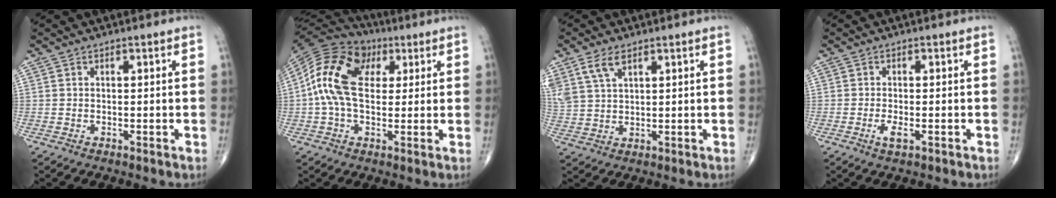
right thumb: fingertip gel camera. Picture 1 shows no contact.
{"total": 15.5, "force": [3.0, 9.8, 11.6], "torque": [-0.219, 0.025, 0.044]}
{"total": 6.5, "force": [3.8, 3.2, 4.2], "torque": [-0.093, -0.006, 0.083]}
{"total": 2.5, "force": [-1.0, 0.9, 2.2], "torque": [-0.045, -0.004, -0.019]}